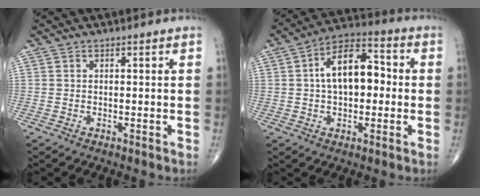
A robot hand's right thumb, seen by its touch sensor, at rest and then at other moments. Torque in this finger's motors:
{"motor_torque": [-0.42, 1.23, 0.75, 0.45, 0.08]}